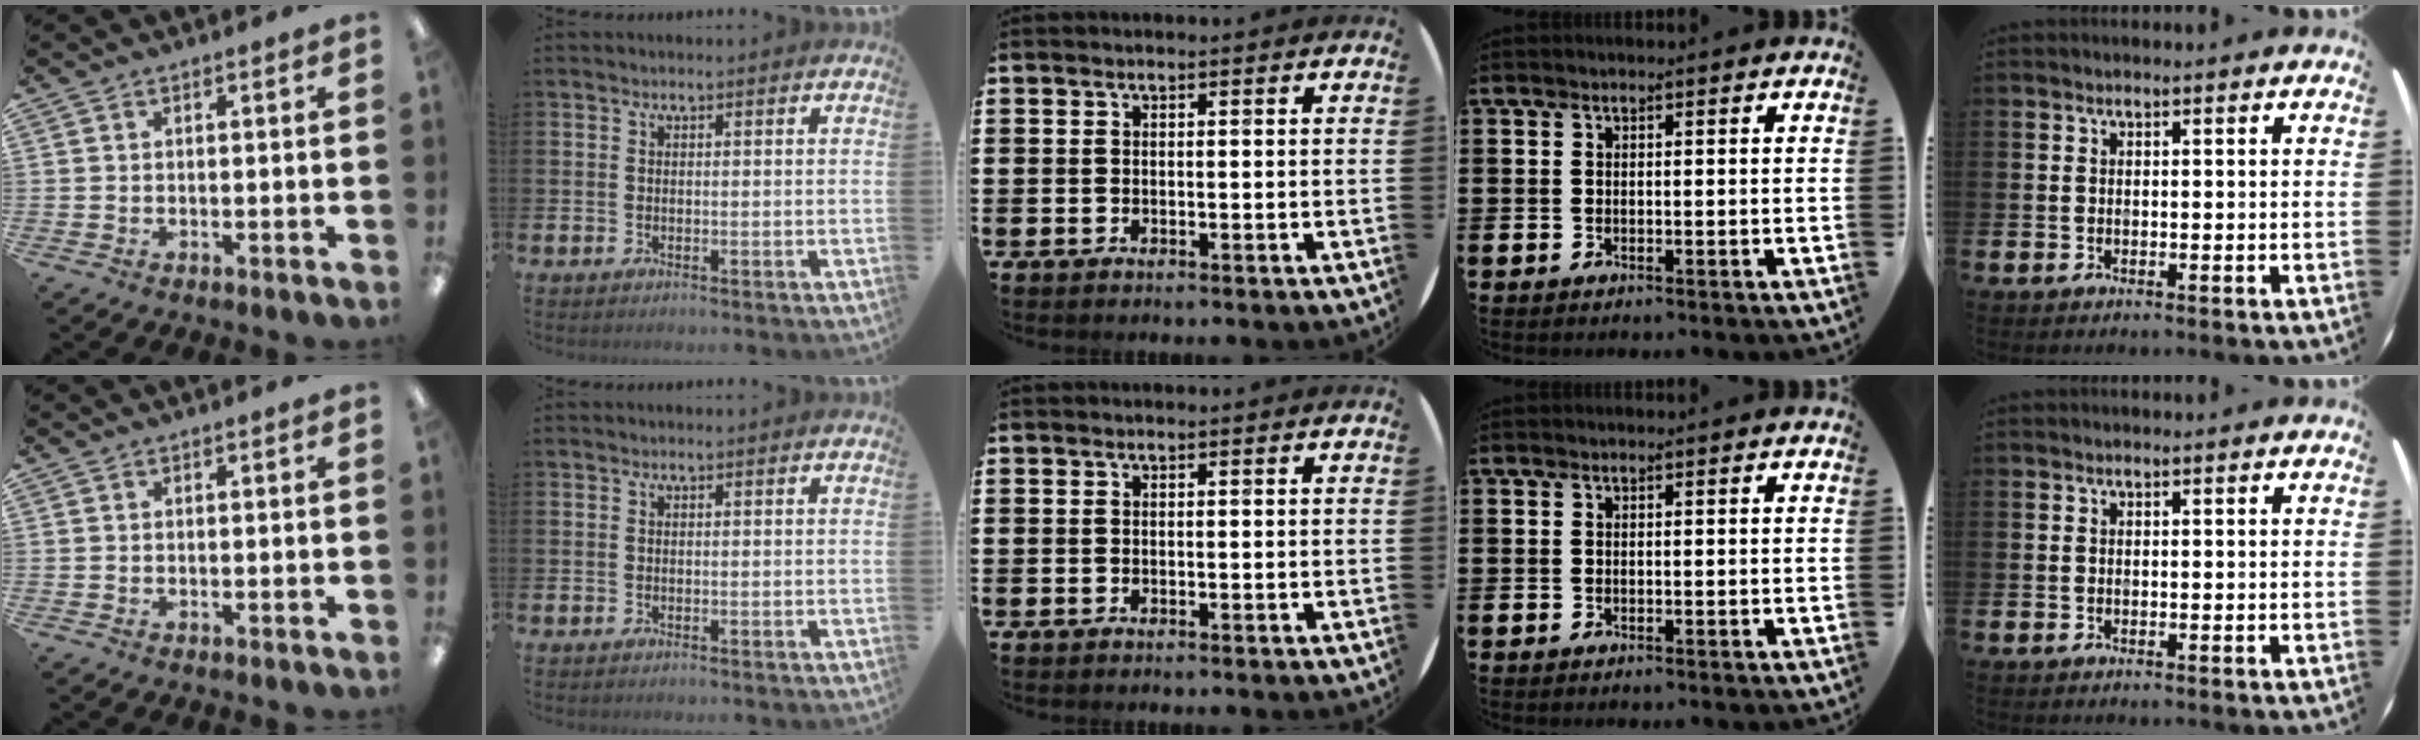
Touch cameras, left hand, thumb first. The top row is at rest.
{}